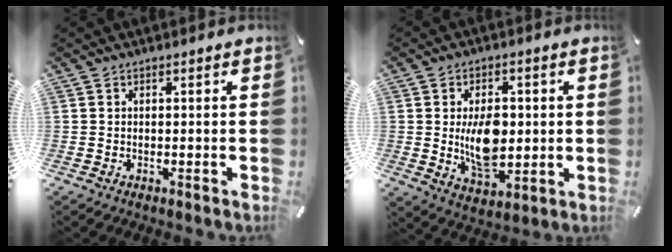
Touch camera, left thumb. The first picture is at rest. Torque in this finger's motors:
{"motor_torque": [1.73, 1.89, 0.22, -0.06, 0.13]}